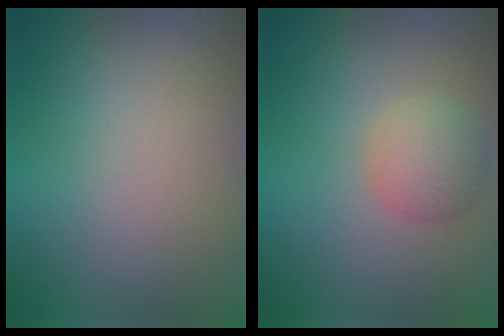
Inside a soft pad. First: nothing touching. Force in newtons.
{"total": 2.8, "press": 2.8, "slide": 0.2}